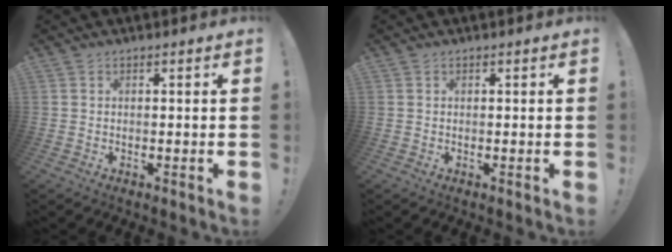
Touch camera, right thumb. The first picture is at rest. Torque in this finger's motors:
{"motor_torque": [0.14, 0.01, 0.09, -0.01, 0.00]}